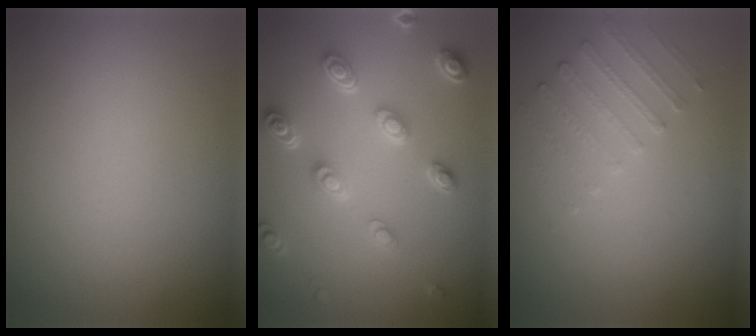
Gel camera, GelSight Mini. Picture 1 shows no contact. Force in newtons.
{"total": 4.6, "press": 3.6, "slide": 2.8}
{"total": 1.5, "press": 1.0, "slide": 1.1}